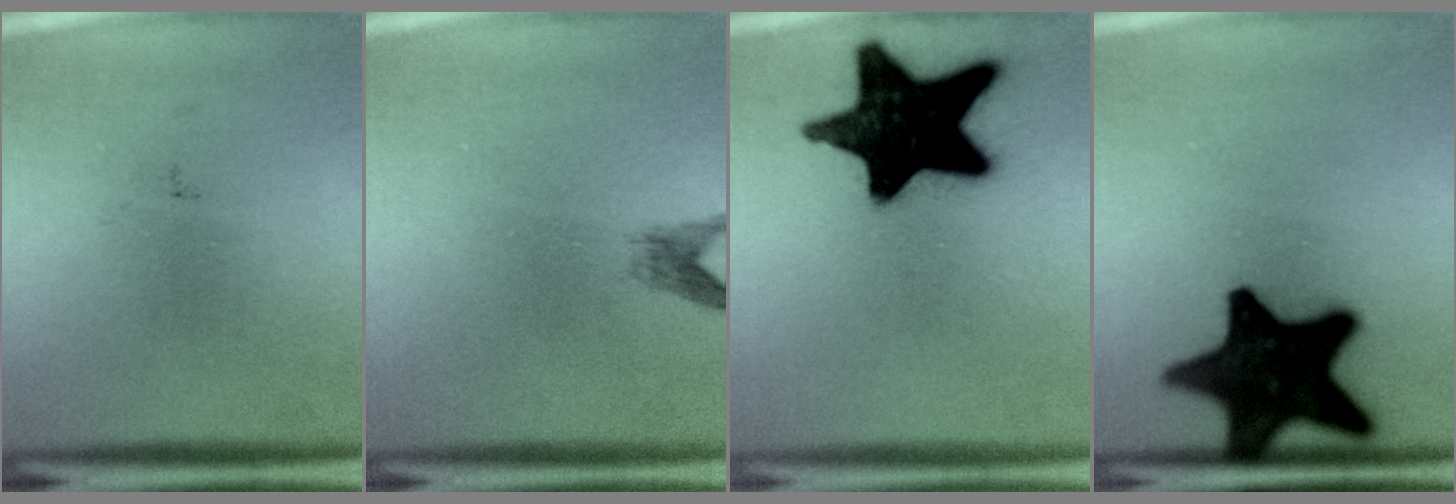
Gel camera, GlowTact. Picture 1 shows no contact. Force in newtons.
{"total": 1.5}
{"total": 18.3}
{"total": 18.0}